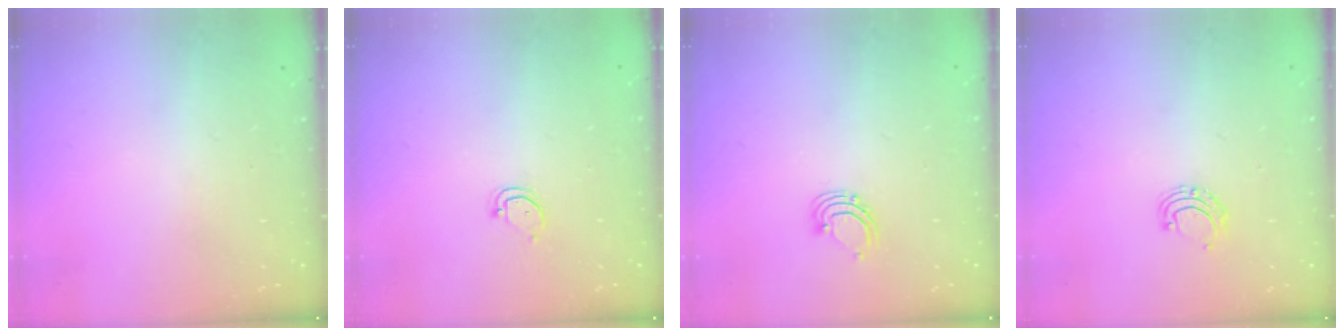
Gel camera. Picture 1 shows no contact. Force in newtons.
{"total": 3.5, "press": 3.5, "slide": 0.4}
{"total": 2.9, "press": 2.9, "slide": 0.2}
{"total": 4.1, "press": 4.1, "slide": 0.4}